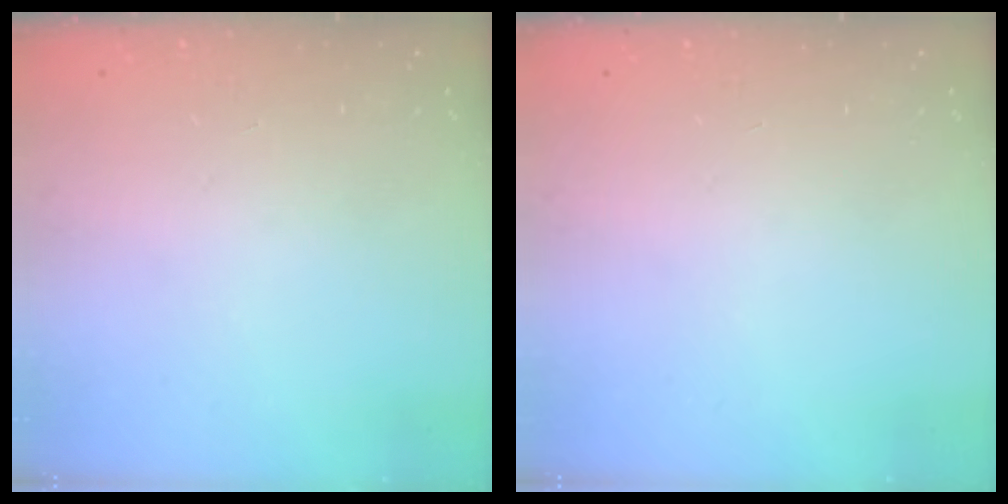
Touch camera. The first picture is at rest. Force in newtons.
{"total": 0.0}